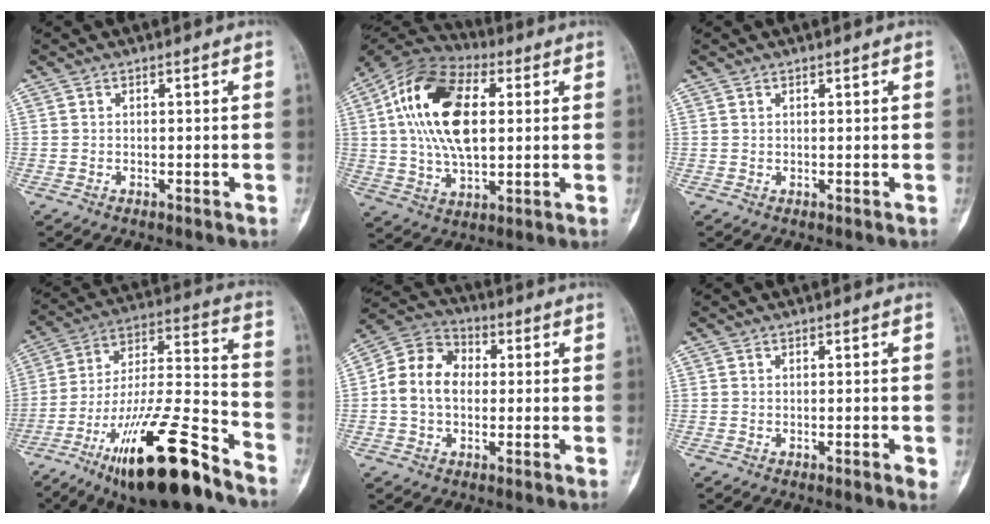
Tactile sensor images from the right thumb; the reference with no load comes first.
{"total": 19.4, "force": [3.5, 10.9, 15.6], "torque": [-0.280, 0.012, 0.056]}
{"total": 0.0}
{"total": 24.7, "force": [-15.7, 6.2, 18.1], "torque": [-0.301, 0.081, -0.262]}
{"total": 11.0, "force": [0.3, 8.4, 7.1], "torque": [-0.115, 0.034, -0.006]}
{"total": 1.7, "force": [-0.3, 0.3, 1.6], "torque": [-0.025, -0.003, -0.006]}